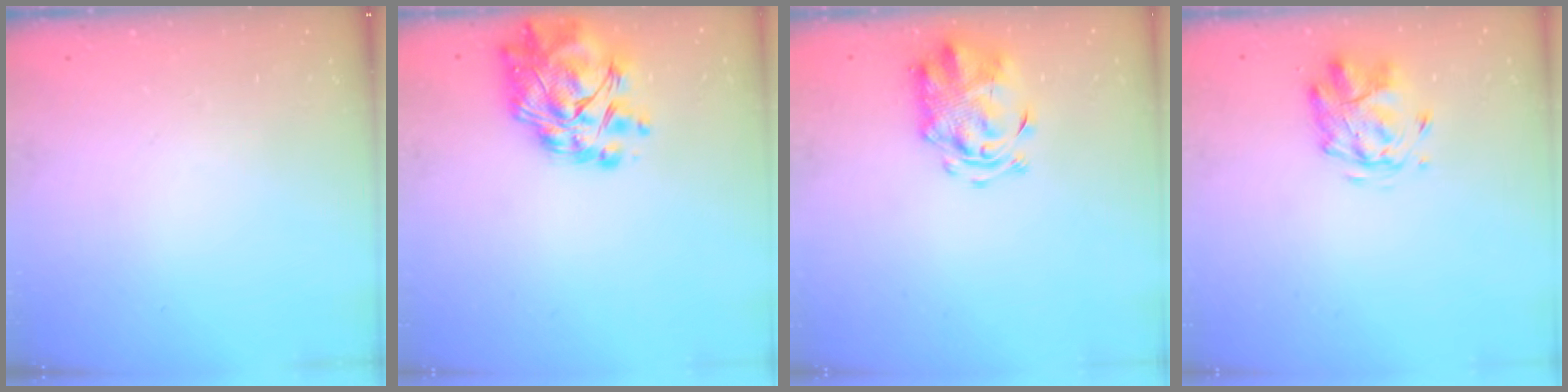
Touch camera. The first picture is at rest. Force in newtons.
{"total": 10.5, "press": 9.7, "slide": 4.1}
{"total": 3.9, "press": 3.7, "slide": 1.1}
{"total": 2.8, "press": 2.4, "slide": 1.3}